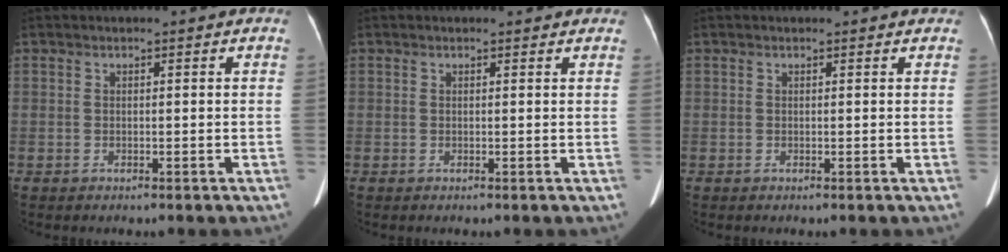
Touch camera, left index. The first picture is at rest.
{"total": 1.8, "force": [1.7, 0.5, 0.5], "torque": [-0.011, 0.007, 0.016]}
{"total": 3.3, "force": [3.1, 1.0, 0.7], "torque": [-0.008, 0.014, 0.024]}